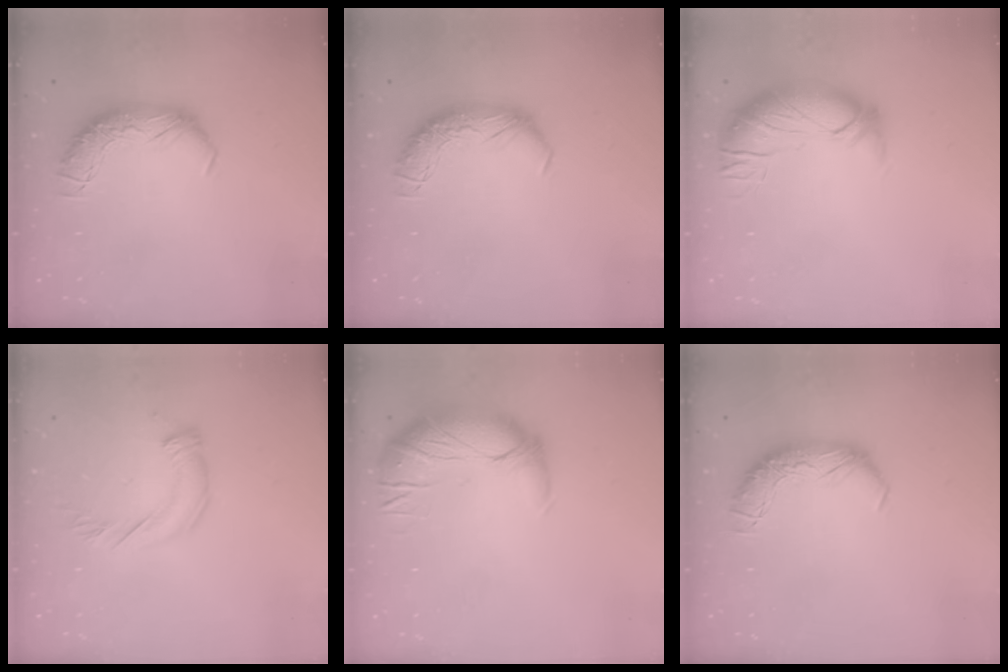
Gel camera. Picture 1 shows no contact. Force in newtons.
{"total": 0.0}
{"total": 2.9, "press": 1.4, "slide": 2.5}
{"total": 3.6, "press": 3.5, "slide": 0.8}
{"total": 2.8, "press": 1.3, "slide": 2.4}
{"total": 0.0}